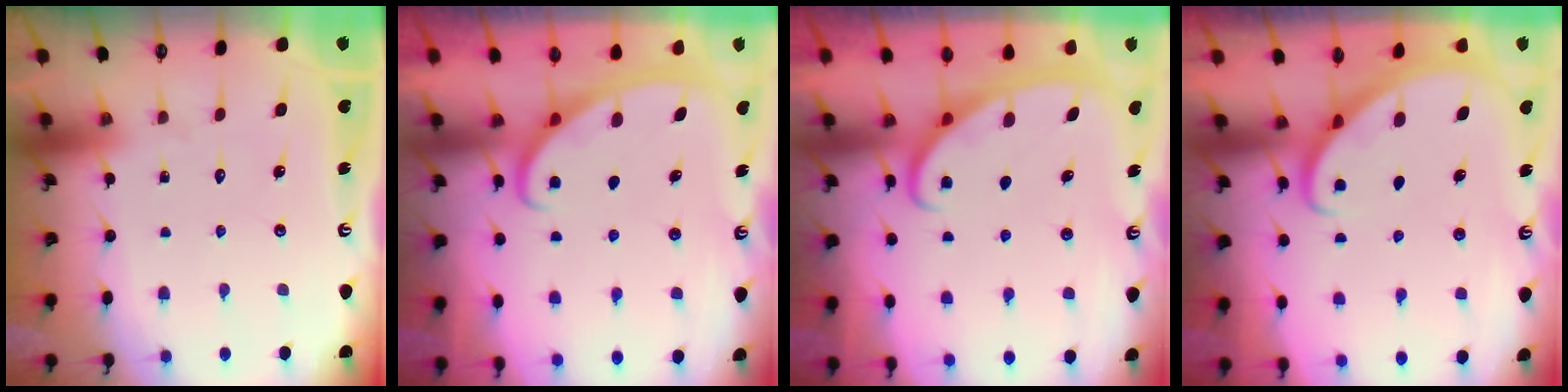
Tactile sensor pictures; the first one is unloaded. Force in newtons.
{"total": 2.8, "press": 2.8, "slide": 0.4}
{"total": 2.7, "press": 2.6, "slide": 0.4}
{"total": 2.9, "press": 2.9, "slide": 0.2}